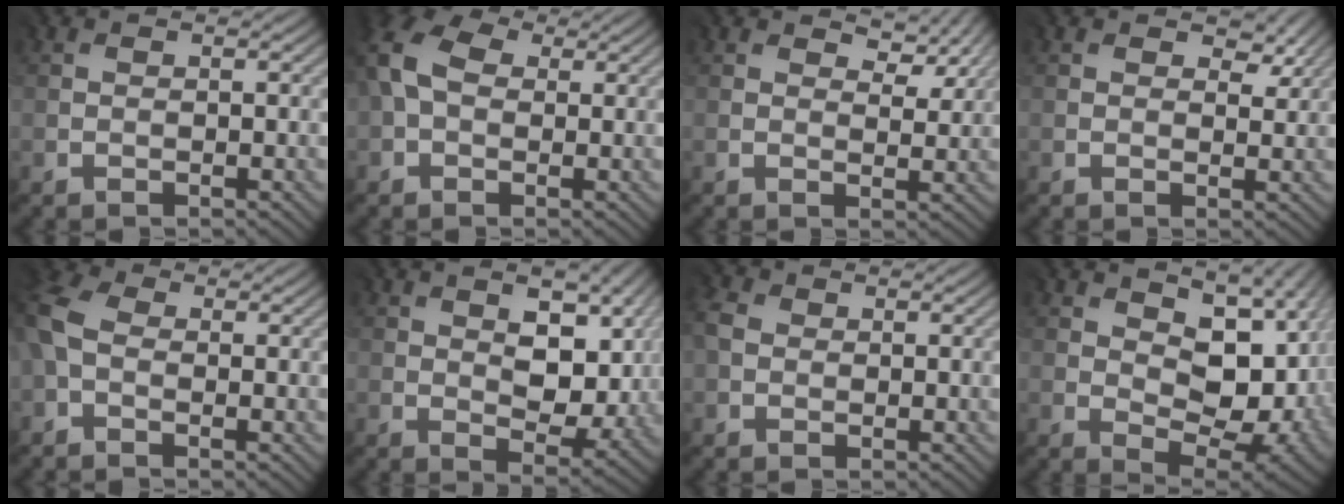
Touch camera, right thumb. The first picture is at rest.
{"total": 8.7, "force": [1.4, 6.2, 5.9], "torque": [-0.163, 0.006, 0.024]}
{"total": 4.5, "force": [2.6, 2.4, 2.9], "torque": [-0.045, -0.008, 0.043]}
{"total": 3.6, "force": [1.8, 2.1, 2.3], "torque": [-0.032, -0.008, 0.030]}
{"total": 6.4, "force": [-0.4, 4.5, 4.5], "torque": [-0.142, 0.001, -0.015]}
{"total": 8.0, "force": [1.7, 4.6, 6.3], "torque": [-0.102, -0.014, 0.032]}
{"total": 2.6, "force": [-0.4, 2.3, 1.0], "torque": [-0.032, -0.003, -0.013]}
{"total": 12.7, "force": [2.3, 7.9, 9.7], "torque": [-0.144, -0.018, 0.057]}